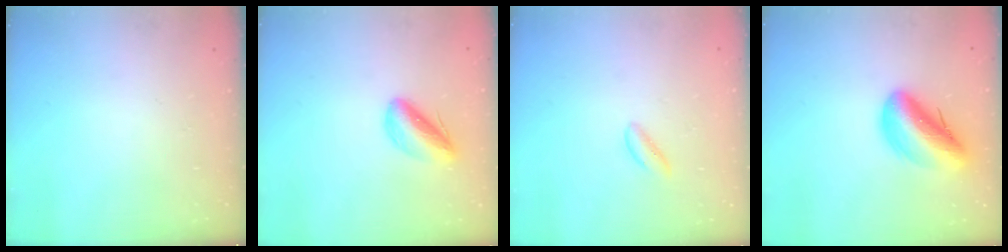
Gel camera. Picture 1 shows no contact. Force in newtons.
{"total": 7.2, "press": 6.9, "slide": 2.1}
{"total": 1.3, "press": 1.2, "slide": 0.5}
{"total": 13.8, "press": 13.5, "slide": 2.9}